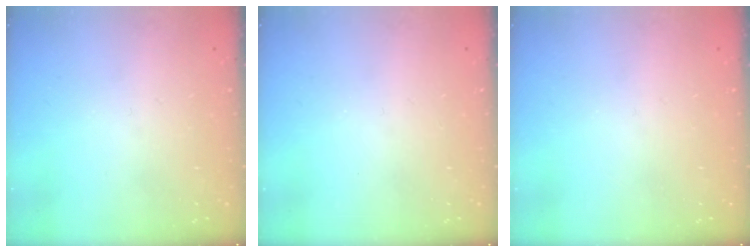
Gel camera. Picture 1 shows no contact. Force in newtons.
{"total": 0.0}
{"total": 0.0}